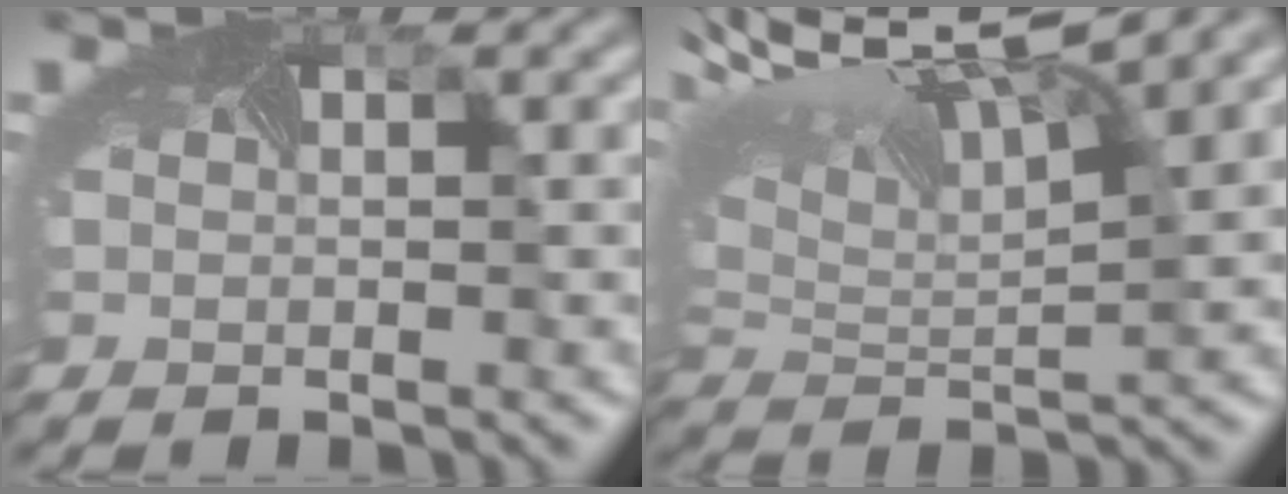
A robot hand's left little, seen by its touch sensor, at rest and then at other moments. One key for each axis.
{"total": 10.8, "fx": 6.1, "fy": 4.0, "fz": 8.0, "tx": -0.171, "ty": 0.010, "tz": 0.108}